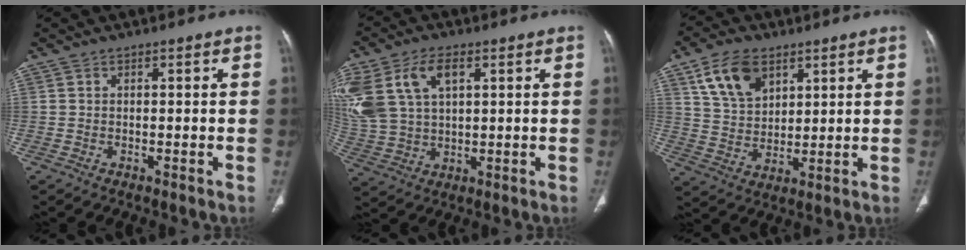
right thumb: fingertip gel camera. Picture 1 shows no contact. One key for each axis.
{"total": 16.2, "fx": 6.0, "fy": 9.9, "fz": 11.2, "tx": -0.261, "ty": 0.005, "tz": 0.124}
{"total": 10.8, "fx": 5.7, "fy": 6.8, "fz": 6.2, "tx": -0.092, "ty": -0.022, "tz": 0.112}